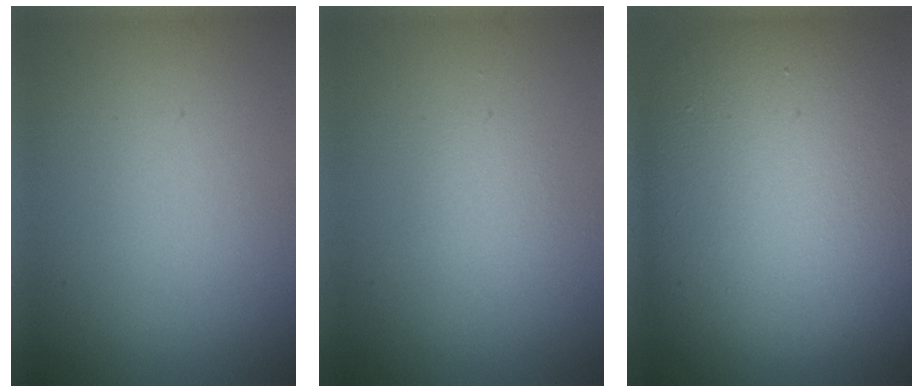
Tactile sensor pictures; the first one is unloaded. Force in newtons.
{"total": 1.0, "press": 1.0, "slide": 0.0}
{"total": 17.0, "press": 17.0, "slide": 1.0}